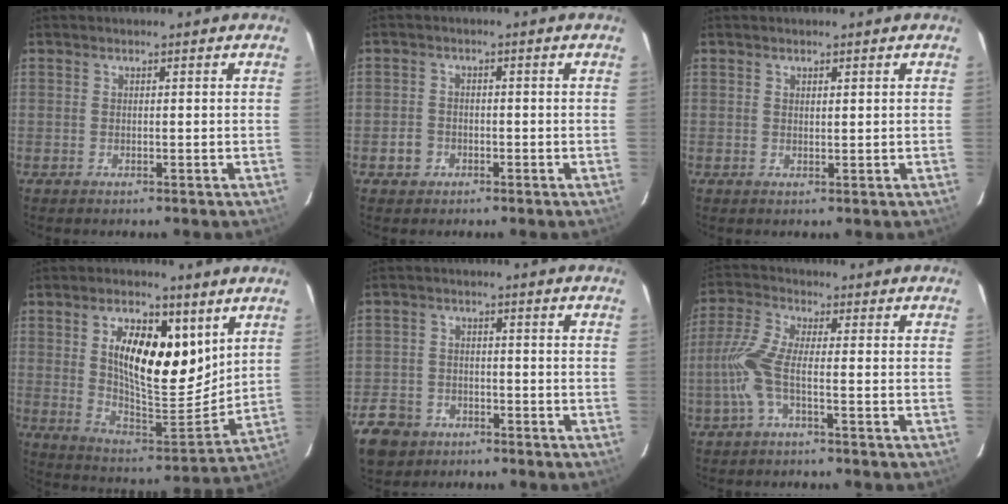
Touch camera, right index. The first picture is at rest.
{"total": 3.2, "force": [-1.4, 2.8, 0.5], "torque": [-0.016, 0.010, -0.021]}
{"total": 1.0, "force": [0.7, 0.2, 0.7], "torque": [-0.010, 0.001, 0.013]}
{"total": 16.9, "force": [6.7, 7.4, 13.6], "torque": [-0.229, 0.001, 0.122]}
{"total": 9.5, "force": [-5.4, 7.2, 3.0], "torque": [-0.096, 0.019, -0.087]}
{"total": 7.1, "force": [-2.1, 1.0, 6.7], "torque": [-0.163, 0.003, -0.041]}